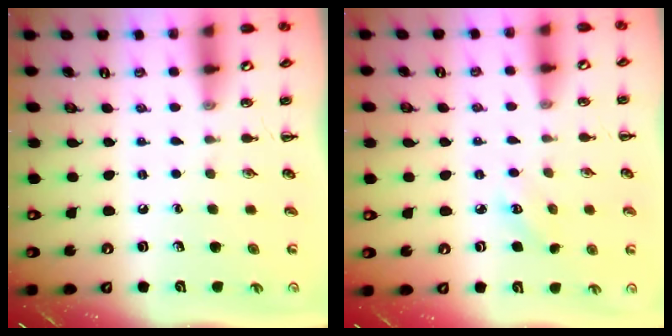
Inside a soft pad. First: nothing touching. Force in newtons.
{"total": 2.6, "press": 2.5, "slide": 0.7}